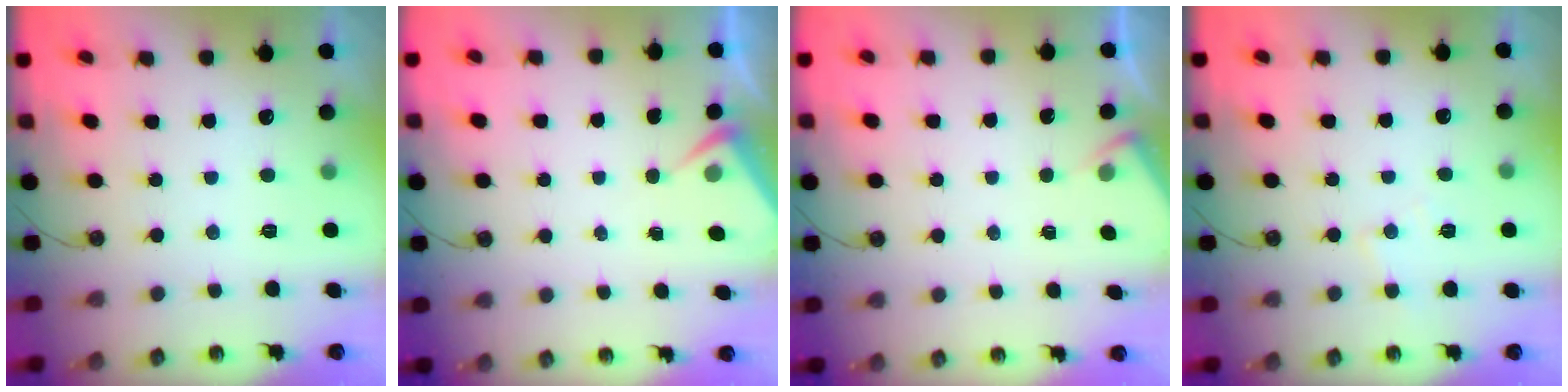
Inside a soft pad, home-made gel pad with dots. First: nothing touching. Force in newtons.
{"total": 3.6, "press": 3.5, "slide": 0.5}
{"total": 2.7, "press": 2.6, "slide": 0.5}
{"total": 4.3, "press": 4.3, "slide": 0.6}